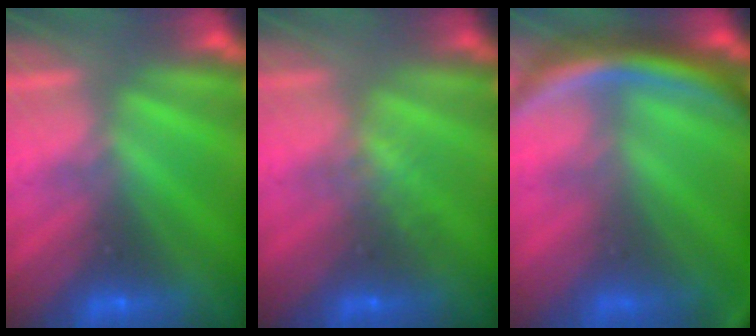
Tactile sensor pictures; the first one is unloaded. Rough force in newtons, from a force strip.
{"total": 1.9}
{"total": 10.5}